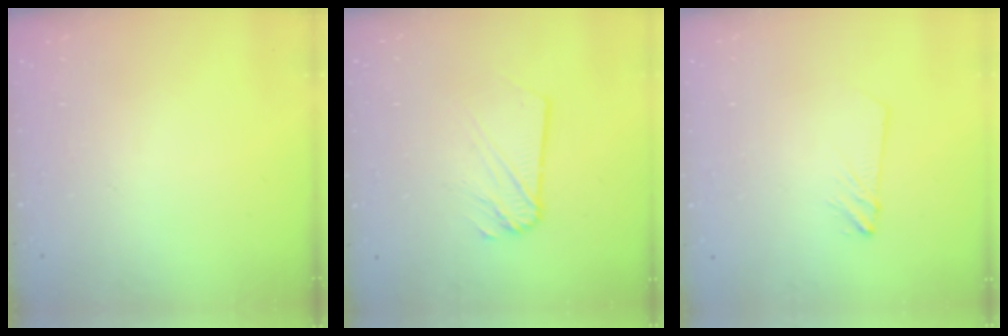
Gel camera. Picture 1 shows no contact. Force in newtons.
{"total": 3.7, "press": 3.6, "slide": 0.6}
{"total": 2.8, "press": 2.8, "slide": 0.3}